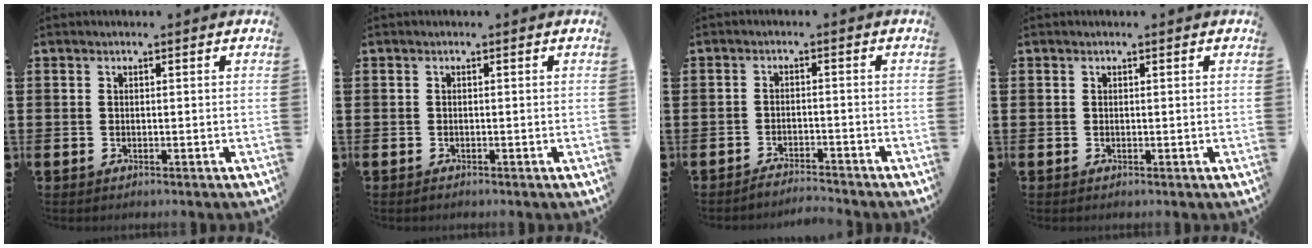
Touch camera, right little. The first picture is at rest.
{"total": 0.0}
{"total": 2.2, "force": [-2.2, -0.2, 0.0], "torque": [-0.004, 0.005, -0.048]}
{"total": 0.0}